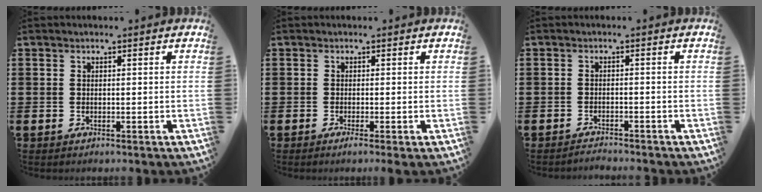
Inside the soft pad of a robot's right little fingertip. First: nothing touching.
{"total": 0.9, "force": [-0.3, 0.0, 0.9], "torque": [-0.016, -0.003, -0.006]}
{"total": 1.3, "force": [-1.3, -0.2, -0.1], "torque": [-0.001, 0.002, -0.026]}